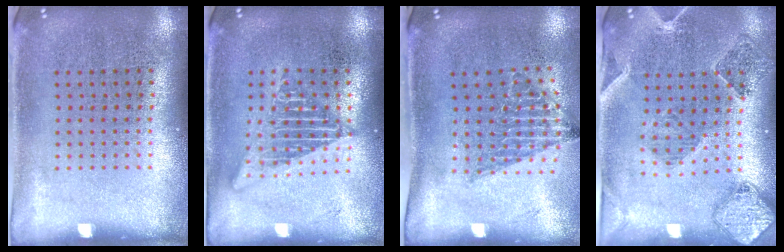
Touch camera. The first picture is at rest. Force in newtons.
{"total": 2.6, "press": 2.6, "slide": 0.3}
{"total": 1.4, "press": 1.1, "slide": 0.8}
{"total": 0.9, "press": 0.9, "slide": 0.2}